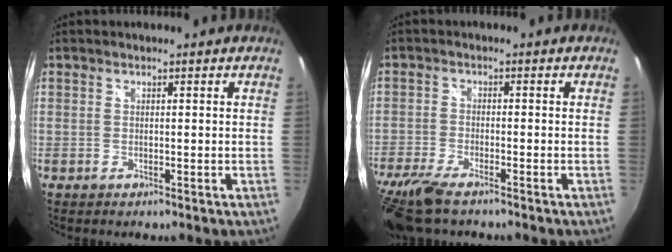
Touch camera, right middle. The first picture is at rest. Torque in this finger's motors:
{"motor_torque": [1.08, -1.06, 0.58, 0.21]}